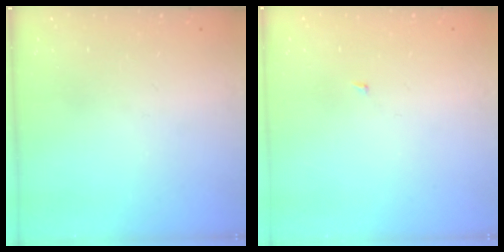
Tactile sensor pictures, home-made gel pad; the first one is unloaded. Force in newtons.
{"total": 1.4, "press": 1.3, "slide": 0.1}